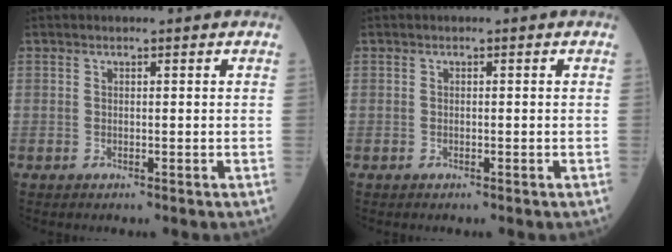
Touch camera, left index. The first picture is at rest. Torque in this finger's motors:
{"motor_torque": [0.00, 0.00, 0.00, 0.00]}